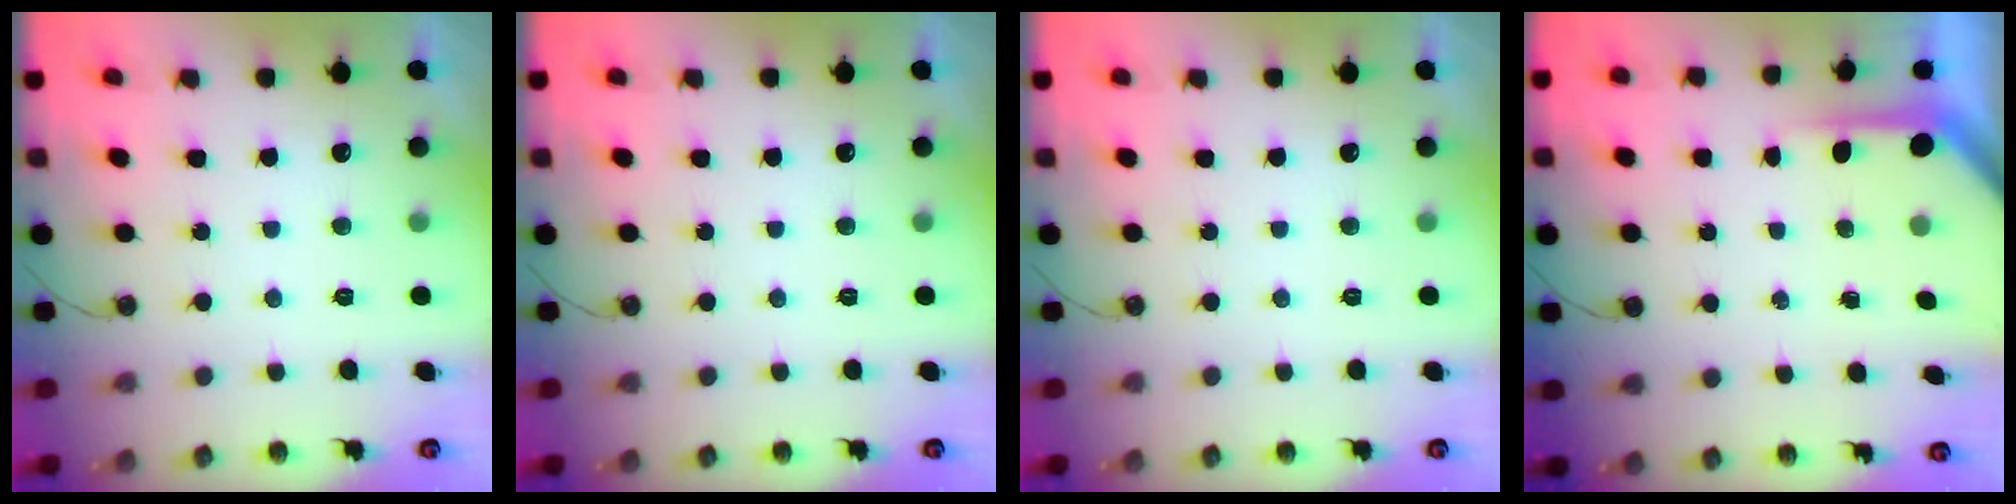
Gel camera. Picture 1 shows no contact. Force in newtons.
{"total": 0.0}
{"total": 0.0}
{"total": 3.8, "press": 3.8, "slide": 0.4}